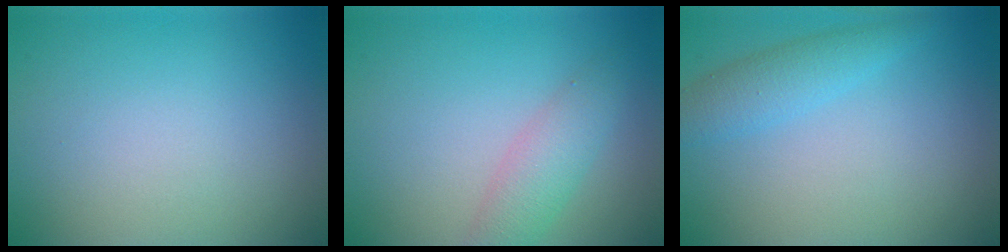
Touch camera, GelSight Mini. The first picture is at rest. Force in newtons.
{"total": 3.0, "press": 3.0, "slide": 0.1}
{"total": 2.7, "press": 2.7, "slide": 0.0}